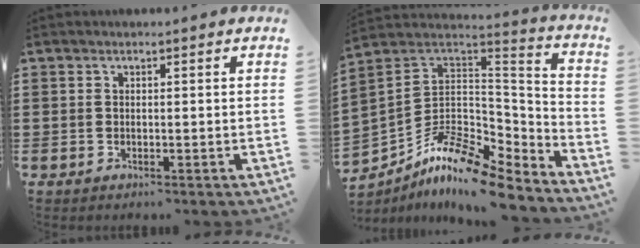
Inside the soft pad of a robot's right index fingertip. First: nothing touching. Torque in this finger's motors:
{"motor_torque": [-1.78, 0.35, -0.15, -0.21]}